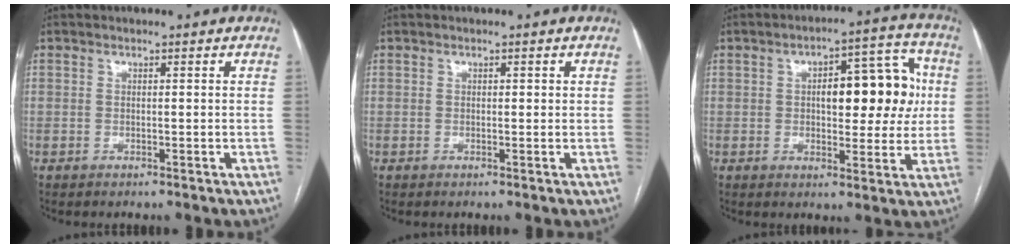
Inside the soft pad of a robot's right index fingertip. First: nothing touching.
{"total": 0.5, "force": [0.2, 0.3, 0.4], "torque": [-0.003, 0.003, 0.001]}
{"total": 12.1, "force": [1.5, 4.9, 11.0], "torque": [-0.141, 0.036, 0.026]}